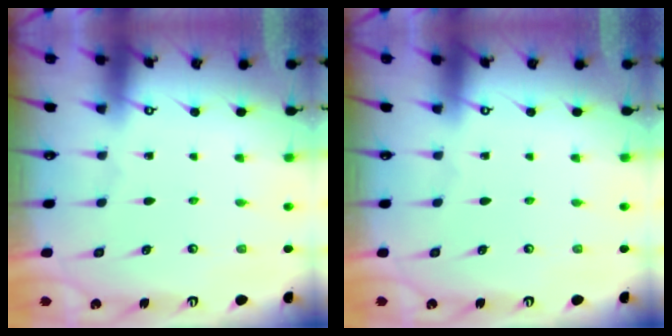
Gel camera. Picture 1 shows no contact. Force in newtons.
{"total": 0.0}